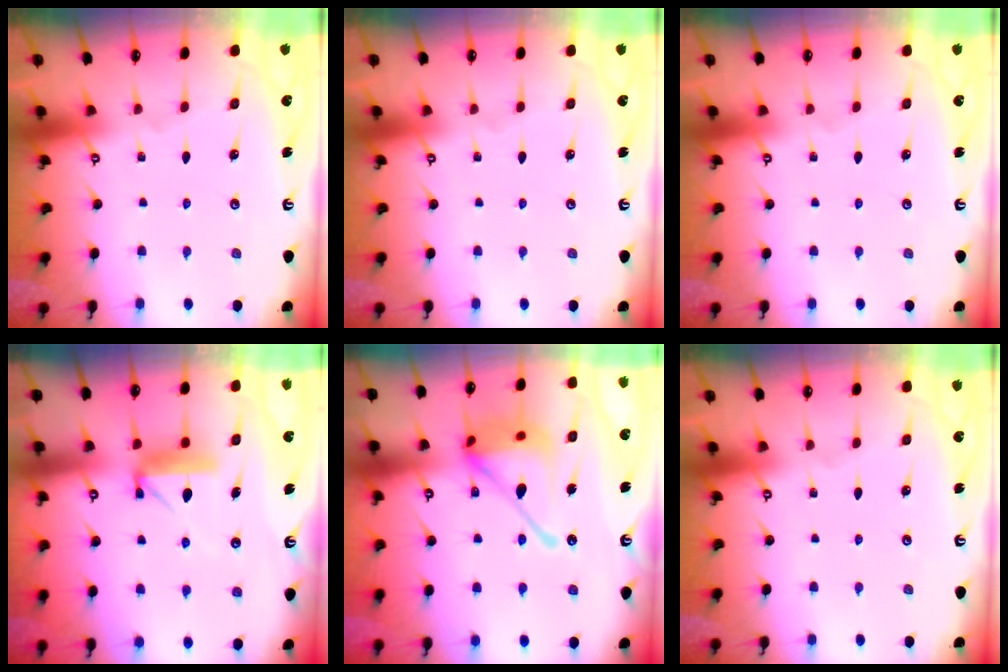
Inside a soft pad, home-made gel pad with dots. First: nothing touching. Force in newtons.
{"total": 0.0}
{"total": 0.0}
{"total": 9.0, "press": 9.0, "slide": 0.6}
{"total": 19.7, "press": 19.6, "slide": 2.0}
{"total": 0.0}